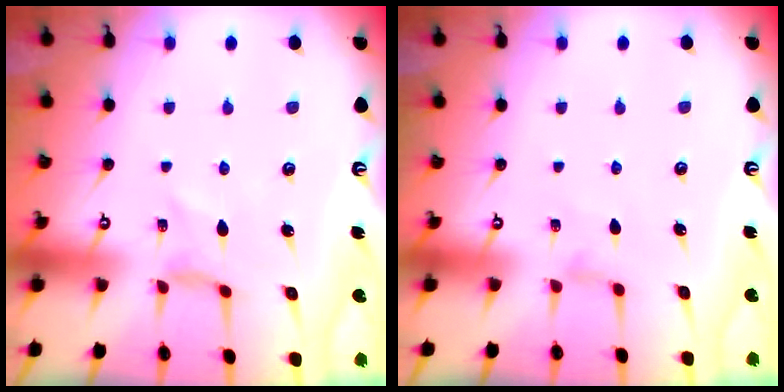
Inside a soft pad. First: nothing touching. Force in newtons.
{"total": 0.6, "press": 0.5, "slide": 0.3}